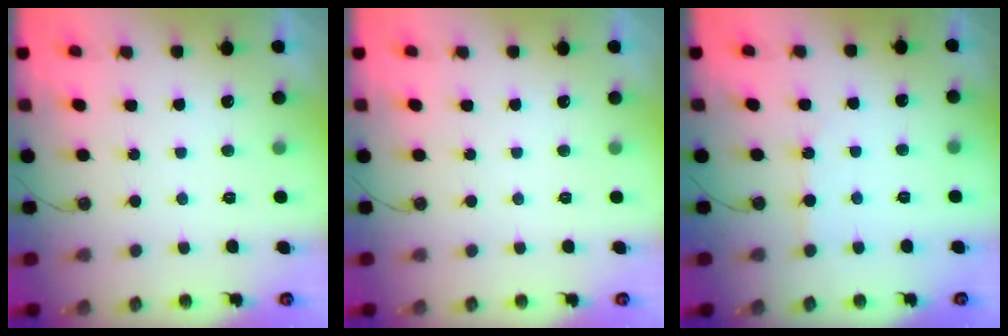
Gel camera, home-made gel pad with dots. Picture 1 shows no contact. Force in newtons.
{"total": 0.0}
{"total": 2.6, "press": 2.5, "slide": 0.5}